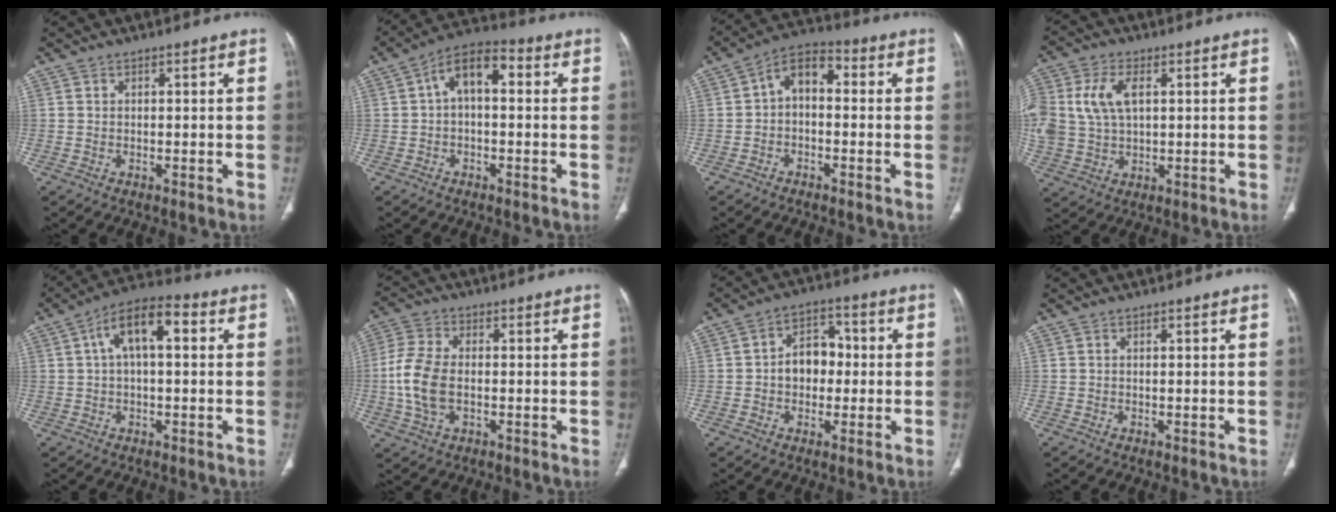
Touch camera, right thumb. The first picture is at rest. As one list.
[{"total": 8.7, "force": [1.1, 4.8, 7.2], "torque": [-0.109, 0.034, 0.007]}, {"total": 7.3, "force": [-0.1, 4.7, 5.6], "torque": [-0.077, 0.034, -0.018]}, {"total": 11.8, "force": [2.7, 7.4, 8.8], "torque": [-0.198, 0.006, 0.058]}, {"total": 10.4, "force": [2.4, 4.8, 8.9], "torque": [-0.153, 0.034, 0.030]}, {"total": 9.7, "force": [-1.2, 5.9, 7.7], "torque": [-0.172, 0.009, -0.026]}, {"total": 8.0, "force": [-0.3, 6.0, 5.2], "torque": [-0.051, 0.026, -0.012]}, {"total": 0.0}]